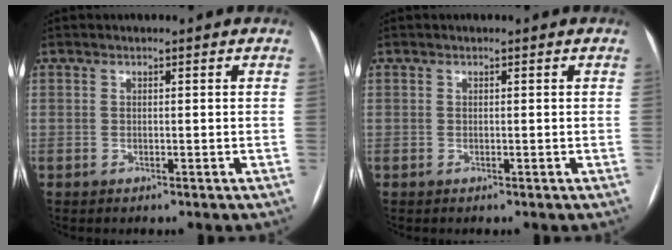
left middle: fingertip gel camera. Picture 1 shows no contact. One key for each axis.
{"total": 0.0}